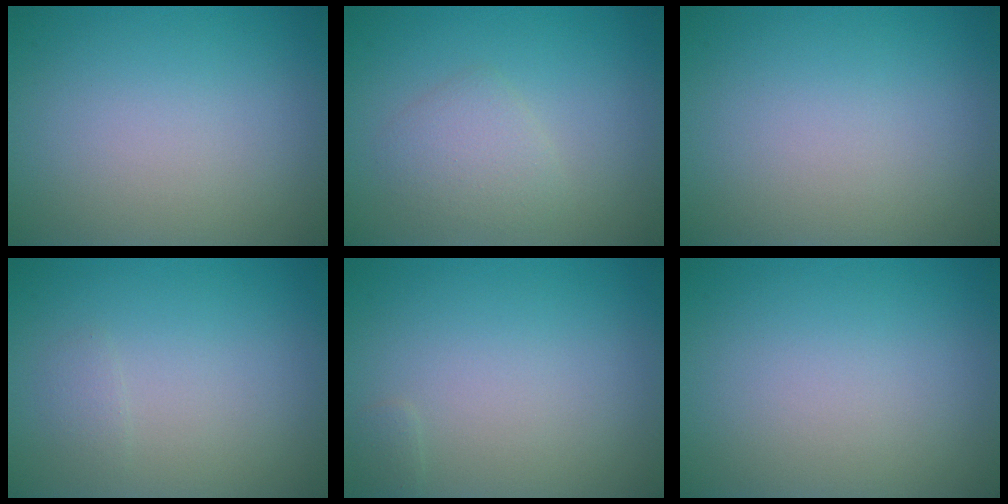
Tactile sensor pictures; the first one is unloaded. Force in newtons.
{"total": 2.2, "press": 2.2, "slide": 0.1}
{"total": 0.0}
{"total": 0.7, "press": 0.7, "slide": 0.0}
{"total": 0.5, "press": 0.5, "slide": 0.0}
{"total": 0.0}